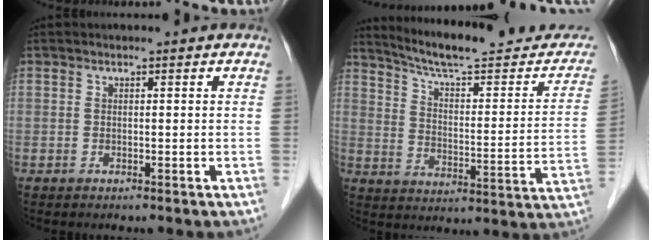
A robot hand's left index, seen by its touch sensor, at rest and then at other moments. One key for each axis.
{"total": 21.1, "fx": 19.2, "fy": 2.6, "fz": 8.4, "tx": -0.112, "ty": -0.043, "tz": 0.257}